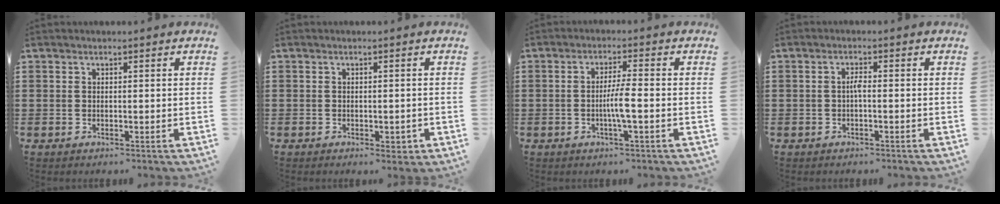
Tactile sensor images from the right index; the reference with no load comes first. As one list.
[{"total": 1.7, "force": [-0.8, 1.0, 1.1], "torque": [-0.021, -0.001, -0.015]}, {"total": 4.0, "force": [-0.9, 0.0, 3.9], "torque": [-0.077, -0.007, -0.022]}, {"total": 1.6, "force": [-0.3, 0.3, 1.5], "torque": [-0.031, 0.002, -0.007]}]